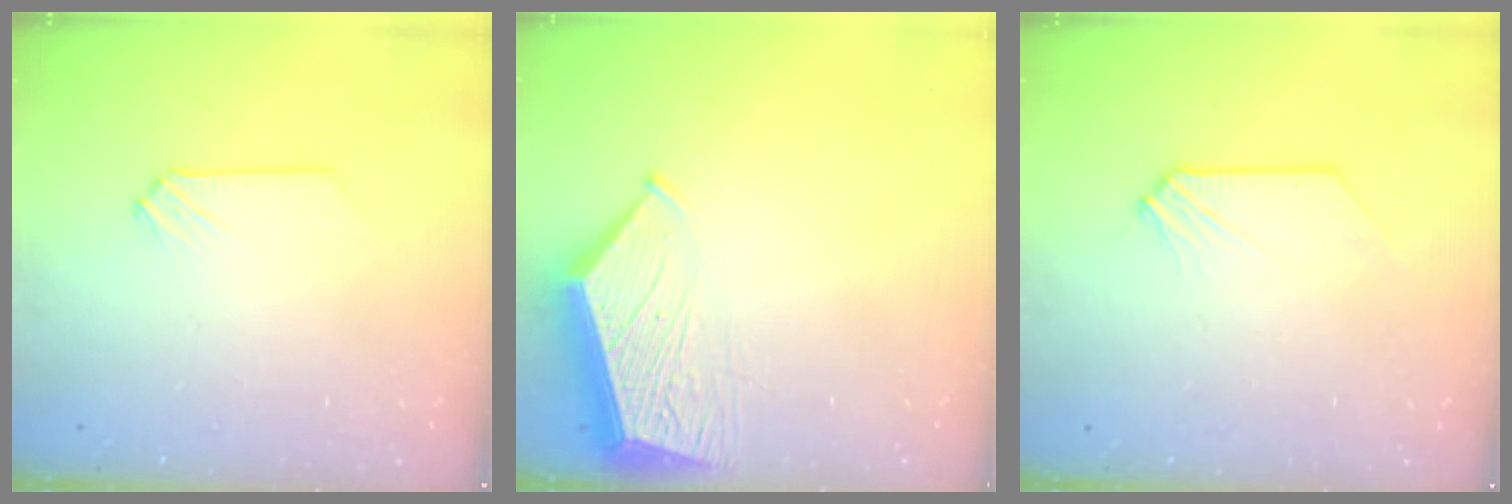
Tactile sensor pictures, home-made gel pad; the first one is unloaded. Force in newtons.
{"total": 7.1, "press": 7.1, "slide": 0.8}
{"total": 0.0}